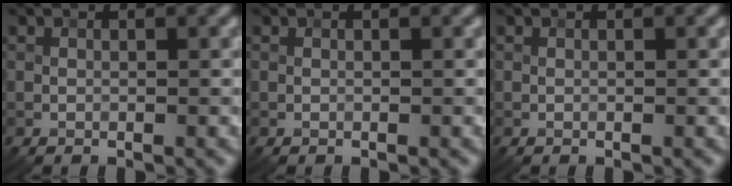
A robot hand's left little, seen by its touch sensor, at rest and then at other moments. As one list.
[{"total": 0.0}, {"total": 0.0}]